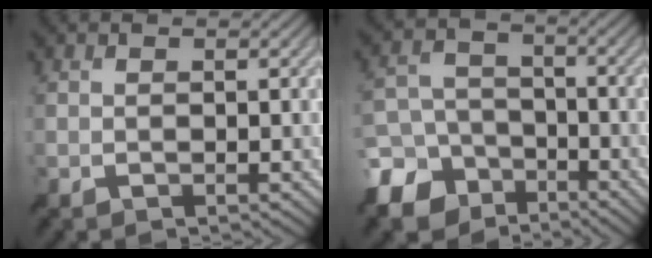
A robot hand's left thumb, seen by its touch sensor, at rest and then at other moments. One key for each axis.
{"total": 11.0, "fx": -6.7, "fy": 8.2, "fz": 3.2, "tx": -0.099, "ty": -0.025, "tz": -0.135}